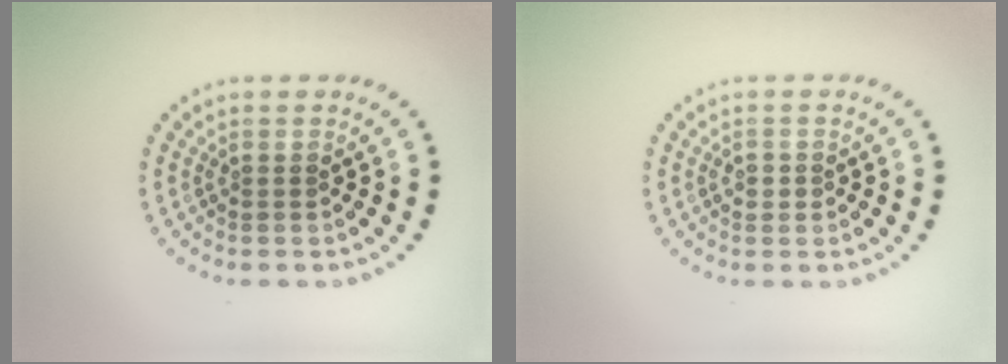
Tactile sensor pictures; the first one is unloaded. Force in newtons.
{"total": 1.0, "press": 0.9, "slide": 0.3}